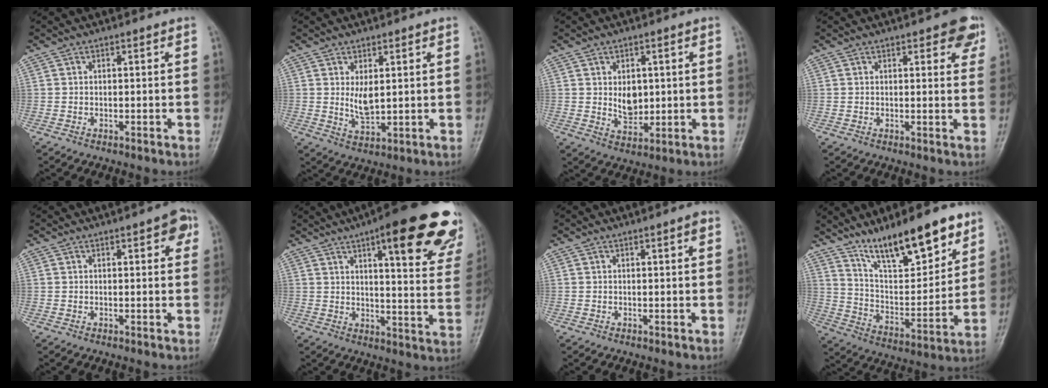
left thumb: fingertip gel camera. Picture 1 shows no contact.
{"total": 5.0, "force": [1.3, 2.5, 4.1], "torque": [-0.063, -0.019, 0.032]}
{"total": 5.4, "force": [0.9, 3.8, 3.7], "torque": [-0.040, -0.013, 0.024]}
{"total": 5.3, "force": [3.0, 2.1, 3.9], "torque": [-0.024, -0.010, 0.029]}
{"total": 3.8, "force": [1.7, 1.4, 3.1], "torque": [-0.028, 0.000, 0.014]}
{"total": 24.7, "force": [14.6, 6.1, 19.0], "torque": [-0.213, -0.045, 0.180]}
{"total": 1.3, "force": [0.6, 0.1, 1.1], "torque": [-0.018, 0.000, 0.009]}
{"total": 18.1, "force": [12.7, 5.2, 11.7], "torque": [-0.153, -0.071, 0.226]}